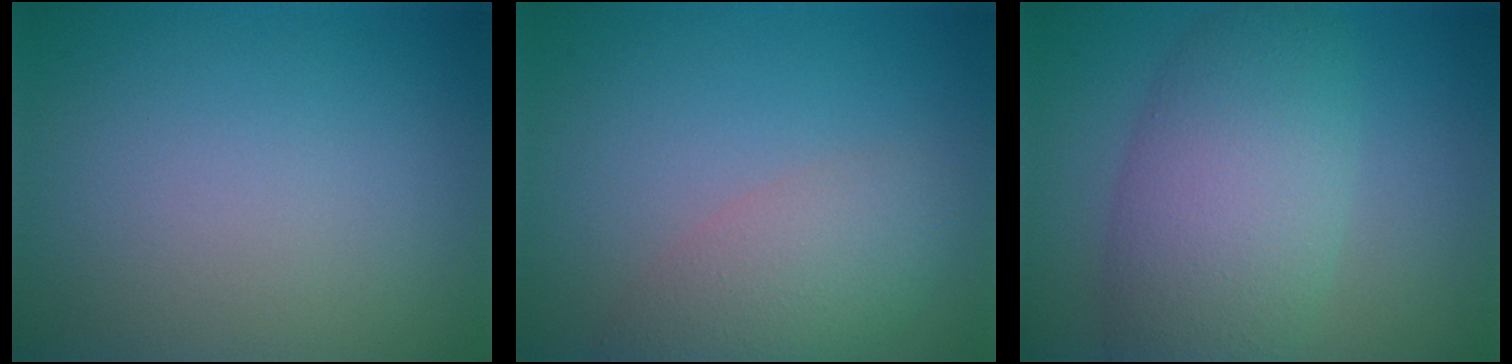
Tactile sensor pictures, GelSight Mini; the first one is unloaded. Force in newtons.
{"total": 4.2, "press": 4.2, "slide": 0.3}
{"total": 7.7, "press": 7.7, "slide": 0.3}